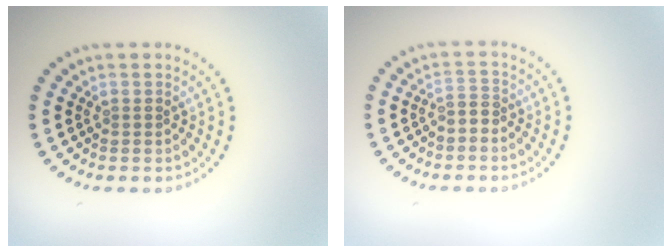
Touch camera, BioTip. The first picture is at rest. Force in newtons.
{"total": 1.1, "press": 0.9, "slide": 0.7}